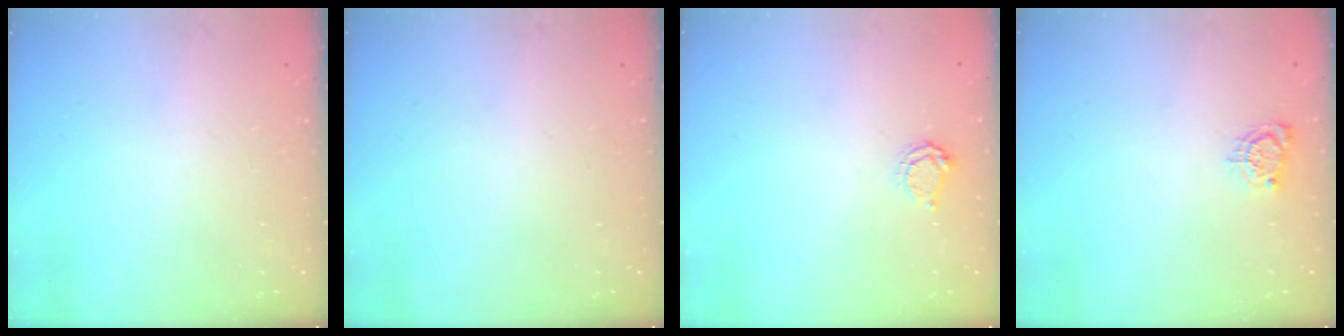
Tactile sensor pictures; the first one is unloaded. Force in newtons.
{"total": 0.0}
{"total": 4.2, "press": 4.2, "slide": 0.5}
{"total": 4.3, "press": 4.2, "slide": 0.4}